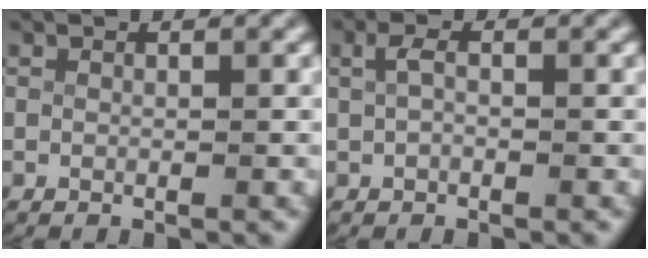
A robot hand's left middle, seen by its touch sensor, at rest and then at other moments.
{"total": 1.1, "force": [0.0, 0.5, 1.0], "torque": [-0.031, -0.006, 0.007]}